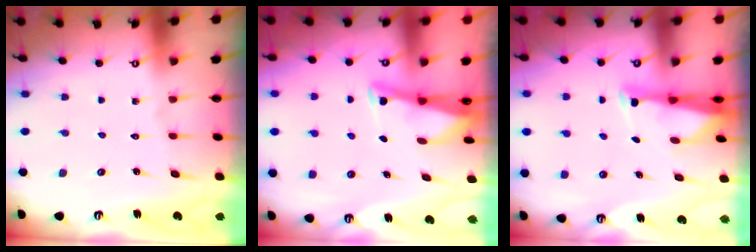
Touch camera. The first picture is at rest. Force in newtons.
{"total": 2.8, "press": 2.8, "slide": 0.3}
{"total": 2.8, "press": 2.7, "slide": 0.7}